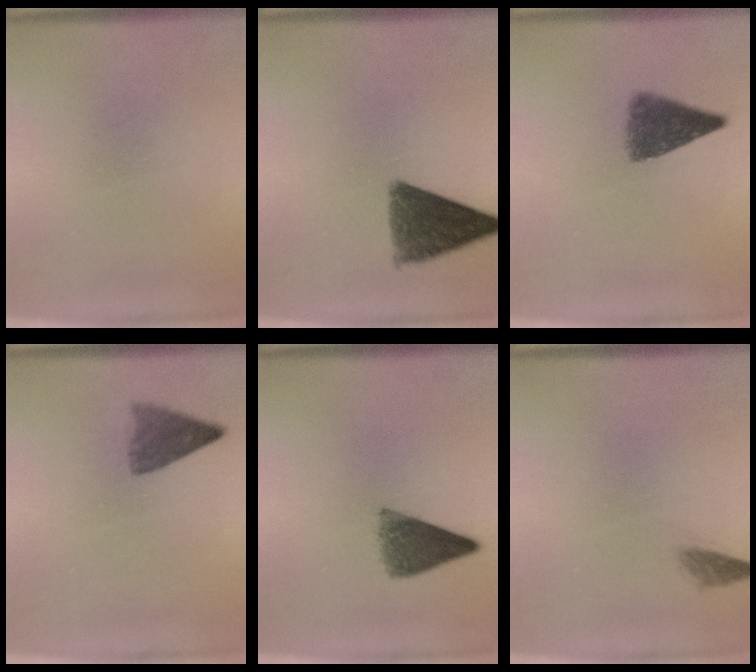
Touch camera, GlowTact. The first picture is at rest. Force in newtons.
{"total": 10.1}
{"total": 6.4}
{"total": 4.2}
{"total": 6.3}
{"total": 1.3}